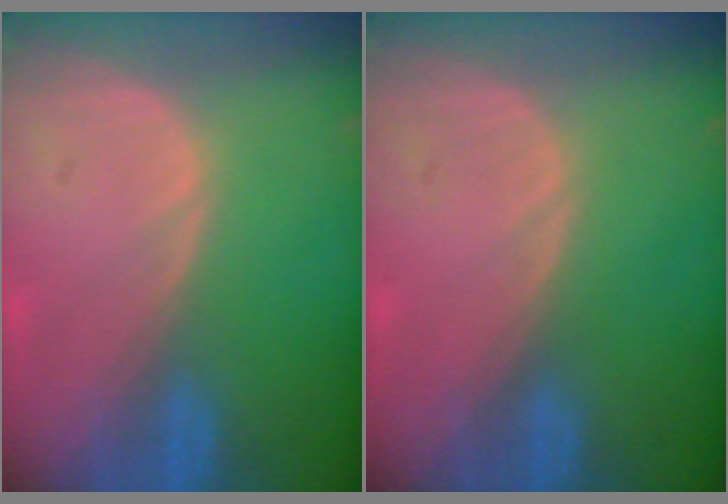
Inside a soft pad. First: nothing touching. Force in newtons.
{"total": 0.0}